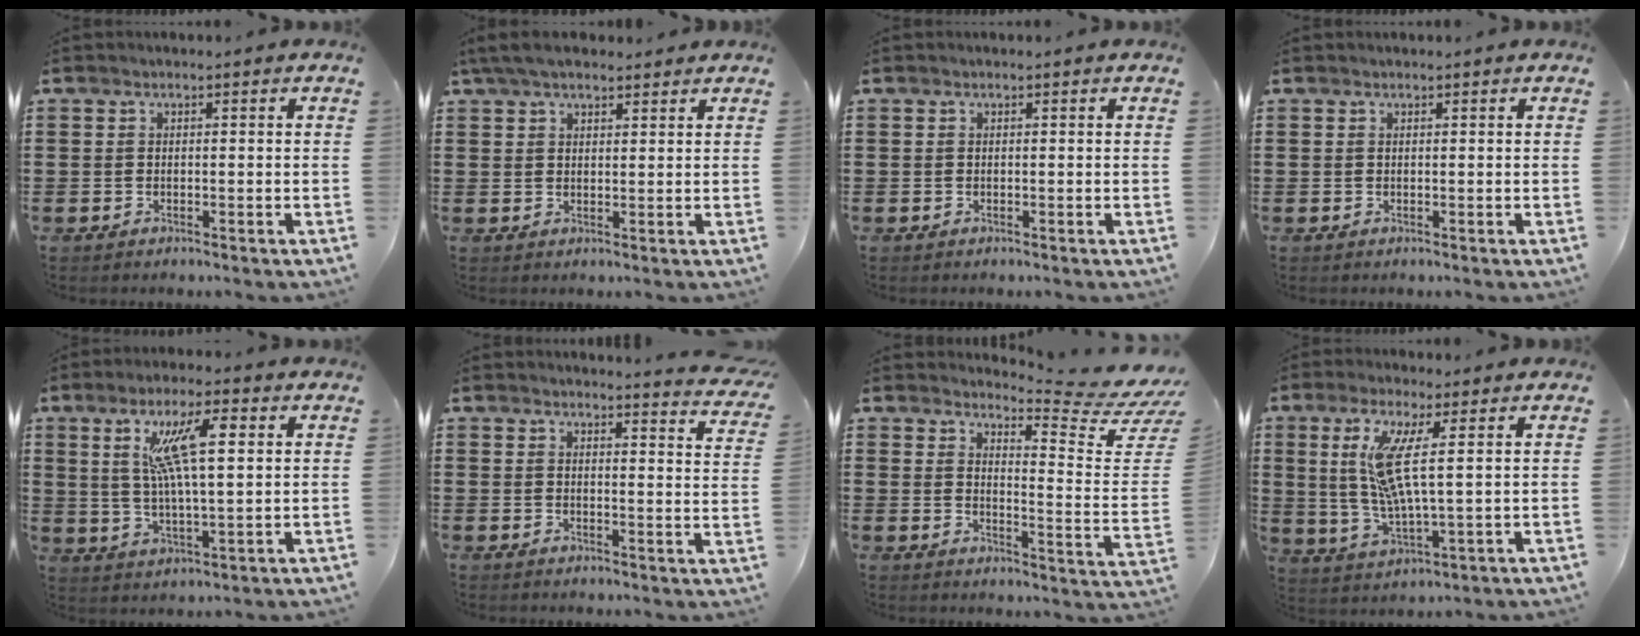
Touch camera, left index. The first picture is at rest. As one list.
[{"total": 4.5, "force": [3.7, 1.4, 2.2], "torque": [-0.053, 0.000, 0.070]}, {"total": 0.0}, {"total": 0.0}, {"total": 10.7, "force": [3.9, 2.8, 9.6], "torque": [-0.179, 0.007, 0.063]}, {"total": 3.1, "force": [3.0, -0.3, 0.6], "torque": [-0.011, -0.022, 0.049]}, {"total": 5.6, "force": [5.0, 0.3, 2.5], "torque": [-0.043, -0.057, 0.078]}, {"total": 9.4, "force": [2.8, 1.5, 8.9], "torque": [-0.191, -0.007, 0.045]}]